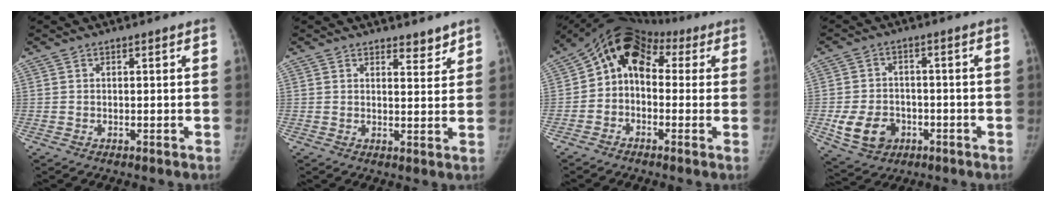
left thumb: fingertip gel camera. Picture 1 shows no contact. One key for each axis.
{"total": 3.0, "fx": 2.6, "fy": 1.2, "fz": 0.9, "tx": 0.003, "ty": -0.020, "tz": 0.037}
{"total": 11.9, "fx": 1.8, "fy": 9.1, "fz": 7.5, "tx": -0.089, "ty": 0.049, "tz": 0.014}
{"total": 9.0, "fx": -3.0, "fy": 7.1, "fz": 4.7, "tx": -0.070, "ty": 0.014, "tz": -0.041}